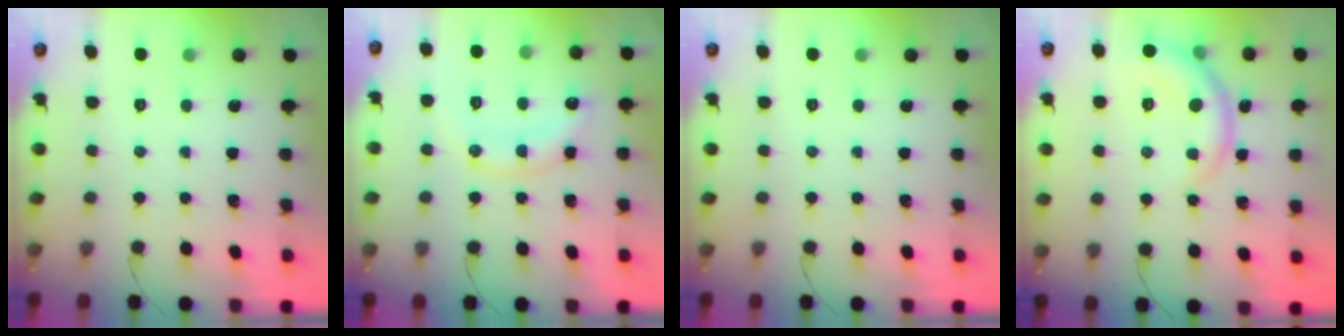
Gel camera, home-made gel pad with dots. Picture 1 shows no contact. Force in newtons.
{"total": 13.4, "press": 13.4, "slide": 0.6}
{"total": 0.0}
{"total": 8.0, "press": 7.9, "slide": 0.8}